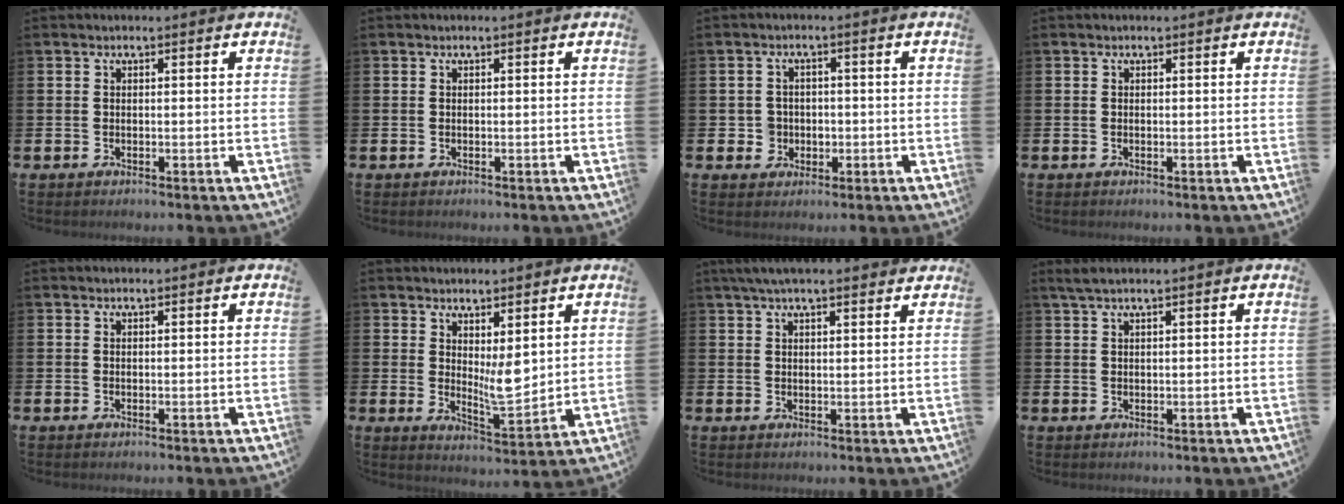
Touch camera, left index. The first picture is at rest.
{"total": 0.0}
{"total": 2.9, "force": [-0.4, 2.9, 0.3], "torque": [-0.005, 0.004, -0.017]}
{"total": 0.0}
{"total": 0.0}
{"total": 5.0, "force": [2.4, 2.0, 3.9], "torque": [-0.052, -0.031, 0.040]}
{"total": 3.9, "force": [3.5, 0.5, 1.8], "torque": [-0.040, -0.003, 0.063]}
{"total": 1.6, "force": [1.3, -0.1, 1.0], "torque": [-0.028, 0.004, 0.024]}